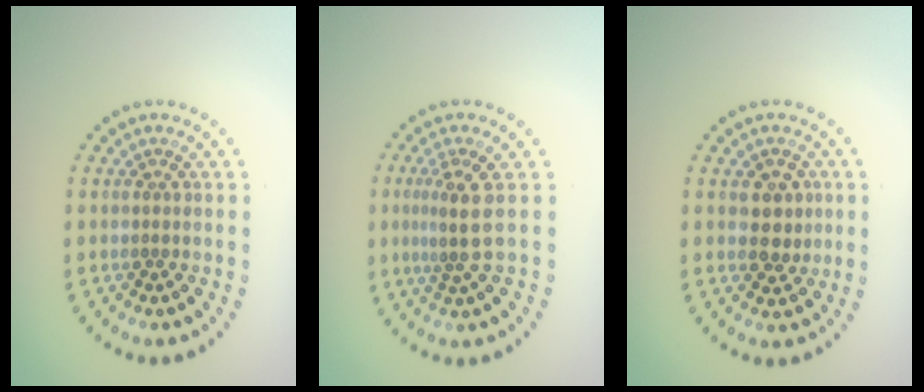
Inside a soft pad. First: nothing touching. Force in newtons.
{"total": 2.6, "press": 1.9, "slide": 1.8}
{"total": 2.6, "press": 2.5, "slide": 0.7}